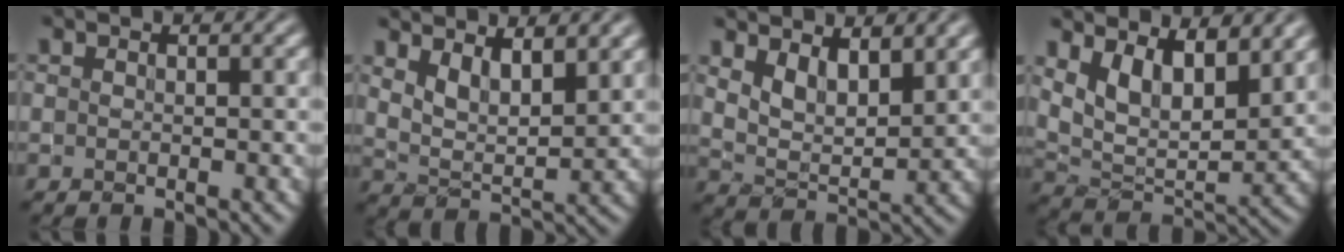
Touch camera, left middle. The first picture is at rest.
{"total": 4.6, "force": [3.1, 1.6, 3.0], "torque": [-0.057, -0.006, 0.058]}
{"total": 4.5, "force": [2.8, 1.9, 2.9], "torque": [-0.058, -0.009, 0.052]}
{"total": 7.4, "force": [4.1, 3.4, 5.1], "torque": [-0.096, -0.009, 0.074]}